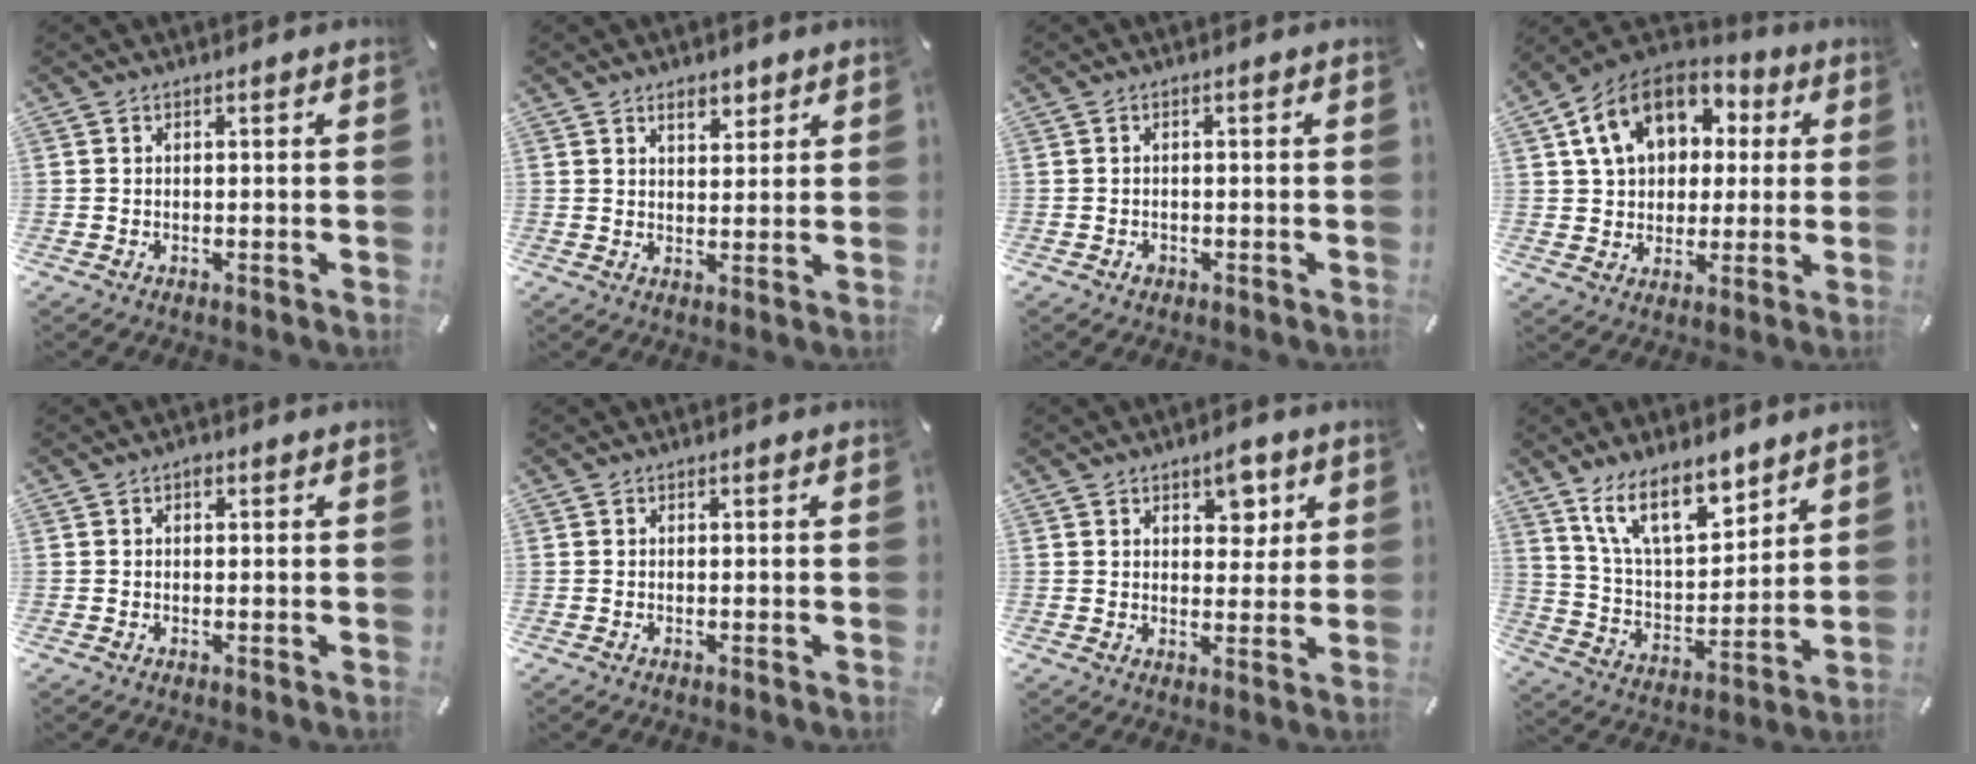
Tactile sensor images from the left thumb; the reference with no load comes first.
{"total": 4.4, "force": [3.0, 2.4, 2.1], "torque": [-0.025, -0.009, 0.050]}
{"total": 1.2, "force": [-0.5, 1.0, 0.6], "torque": [-0.013, 0.003, -0.011]}
{"total": 14.8, "force": [4.8, 11.5, 7.9], "torque": [-0.146, -0.001, 0.092]}
{"total": 1.0, "force": [0.3, 0.8, 0.5], "torque": [-0.004, 0.003, 0.002]}
{"total": 0.0}
{"total": 6.2, "force": [3.4, 3.9, 3.4], "torque": [-0.013, -0.016, 0.048]}
{"total": 15.5, "force": [11.3, 6.6, 8.3], "torque": [-0.157, -0.059, 0.206]}